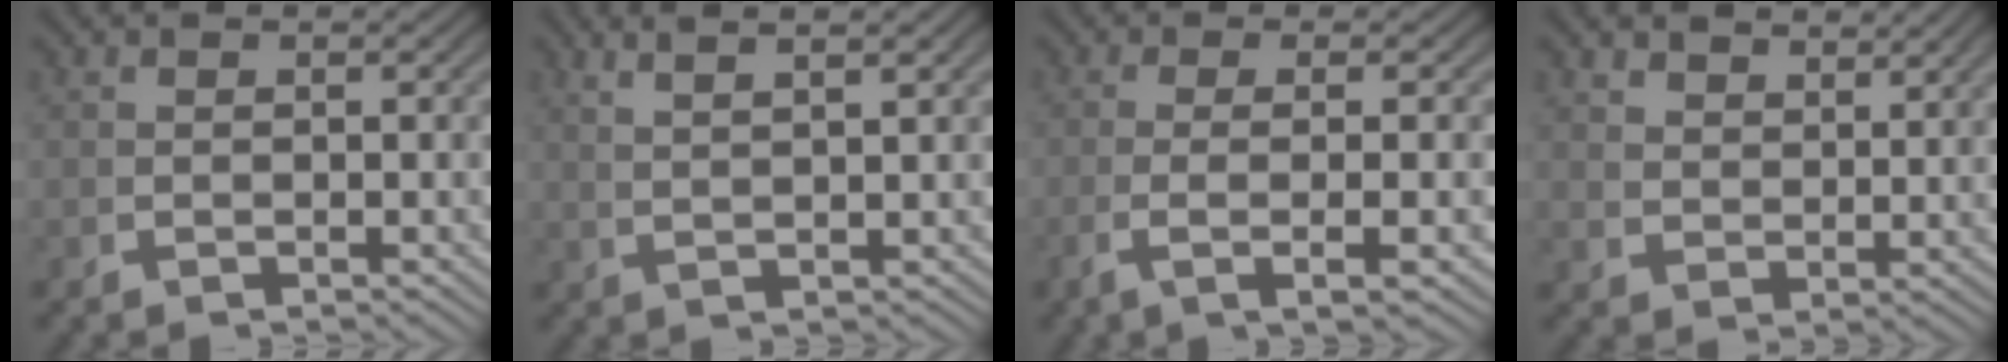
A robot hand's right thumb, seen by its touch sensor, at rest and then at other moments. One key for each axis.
{"total": 3.7, "fx": 2.8, "fy": -0.1, "fz": 2.4, "tx": -0.031, "ty": 0.016, "tz": 0.053}
{"total": 4.2, "fx": -0.5, "fy": 0.6, "fz": 4.1, "tx": -0.086, "ty": -0.002, "tz": -0.006}
{"total": 3.1, "fx": 2.9, "fy": 0.7, "fz": 0.8, "tx": -0.009, "ty": -0.002, "tz": 0.062}